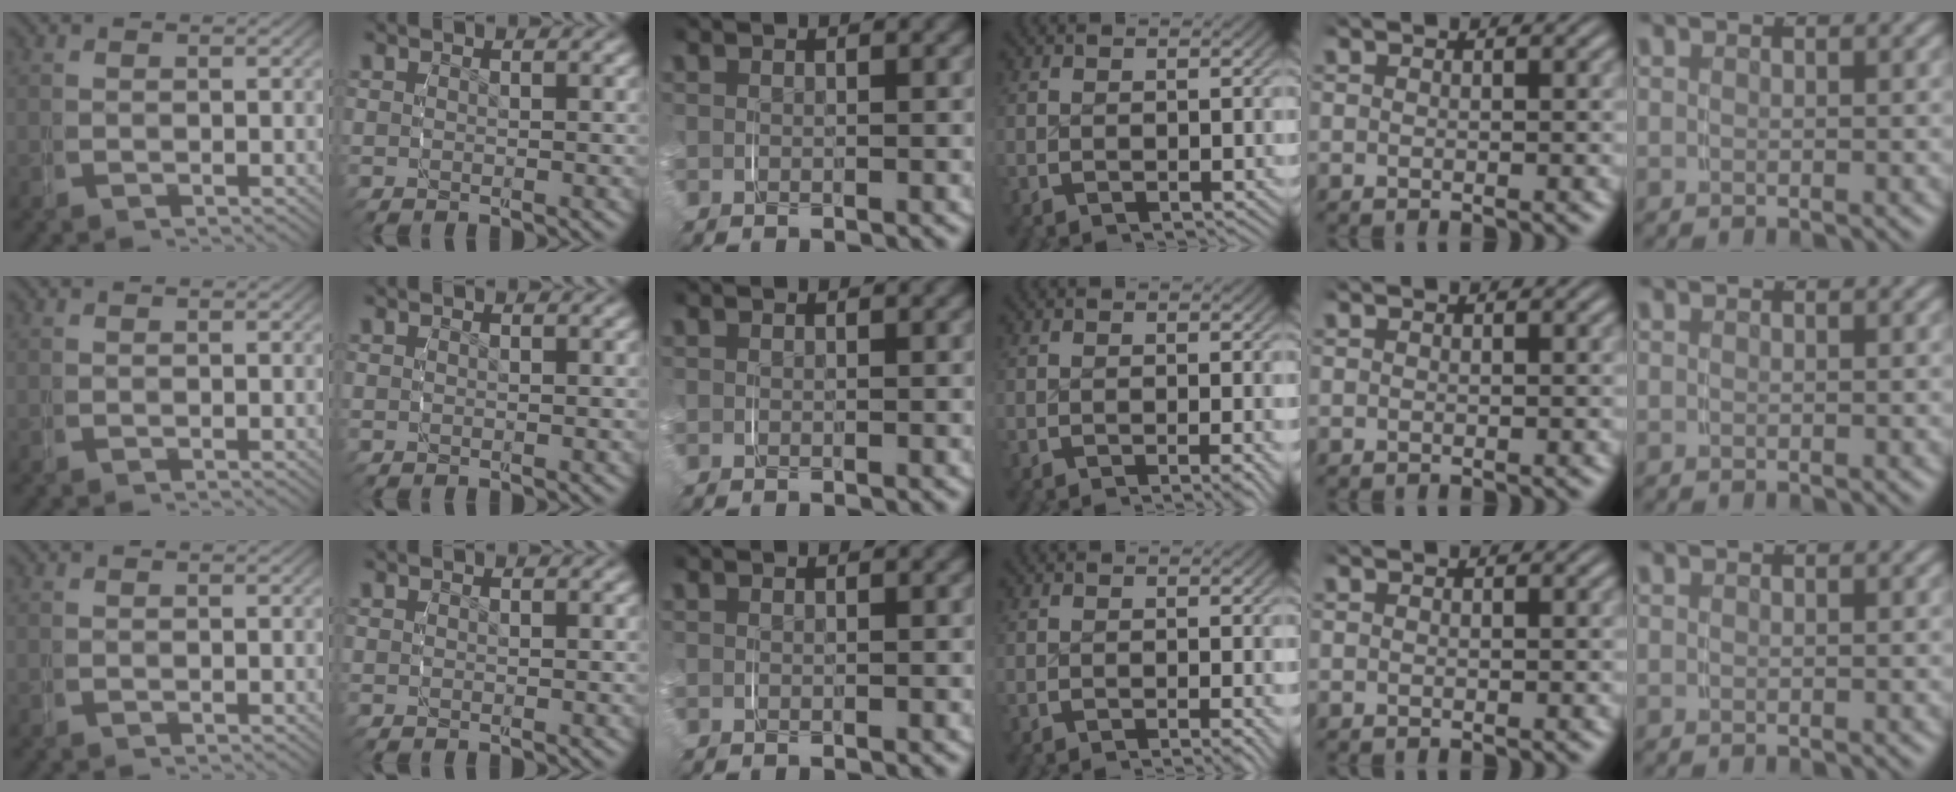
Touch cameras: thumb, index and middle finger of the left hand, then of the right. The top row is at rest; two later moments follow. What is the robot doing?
{"motion": "grasp_and_lifting", "object": "key"}